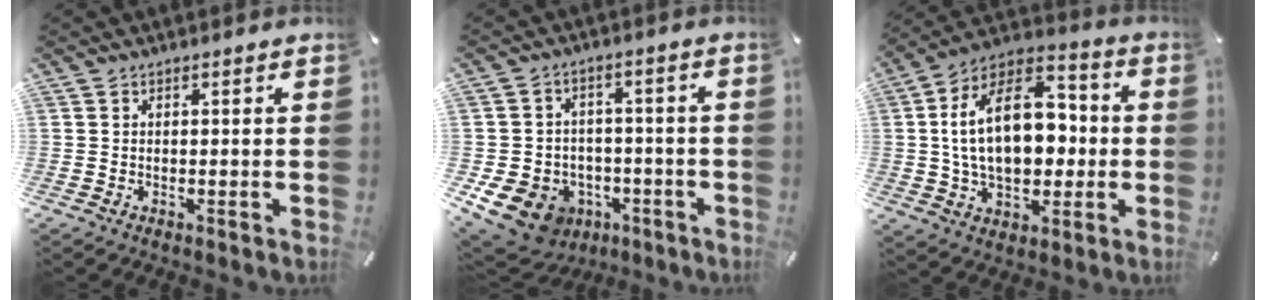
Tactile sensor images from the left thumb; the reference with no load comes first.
{"total": 11.7, "force": [-5.4, 9.4, 4.5], "torque": [-0.103, 0.029, -0.091]}
{"total": 21.6, "force": [1.0, 14.1, 16.4], "torque": [-0.294, 0.007, 0.014]}